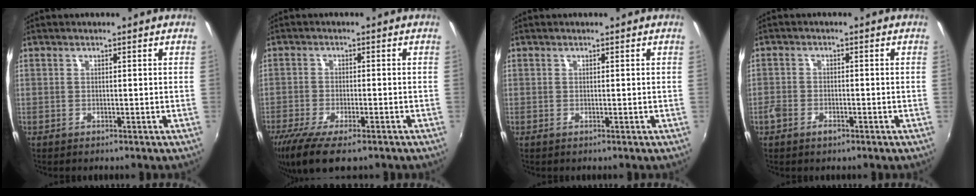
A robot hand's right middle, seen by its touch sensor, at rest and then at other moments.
{"total": 12.0, "force": [-8.4, 3.7, 7.8], "torque": [-0.174, -0.046, -0.144]}
{"total": 0.0}
{"total": 3.3, "force": [-2.2, 1.9, 1.6], "torque": [-0.040, -0.002, -0.043]}